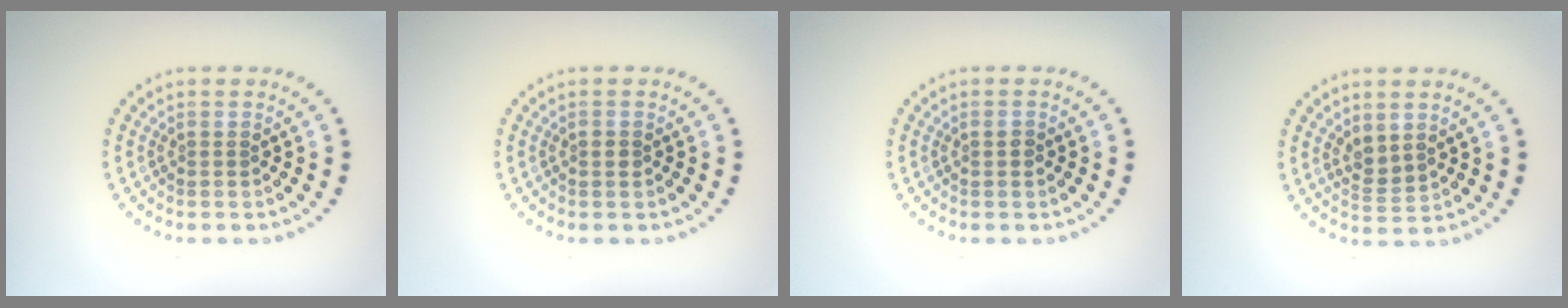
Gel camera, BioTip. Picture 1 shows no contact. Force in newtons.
{"total": 0.9, "press": 0.9, "slide": 0.0}
{"total": 0.7, "press": 0.7, "slide": 0.0}
{"total": 1.9, "press": 1.6, "slide": 1.0}